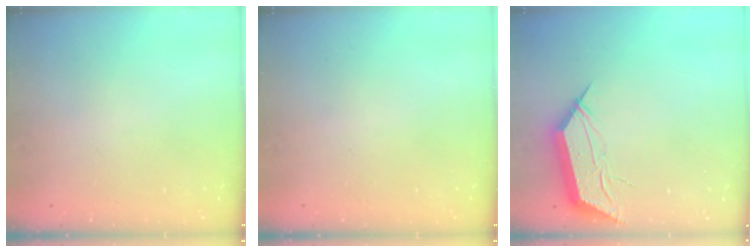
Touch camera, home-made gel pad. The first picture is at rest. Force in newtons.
{"total": 0.0}
{"total": 11.7, "press": 11.7, "slide": 0.6}